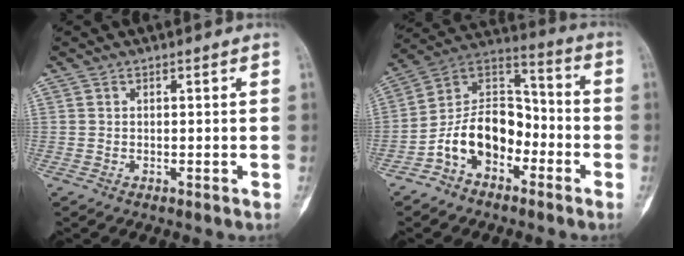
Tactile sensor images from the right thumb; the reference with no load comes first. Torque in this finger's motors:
{"motor_torque": [0.60, 0.56, 1.08, -1.08, 0.12]}